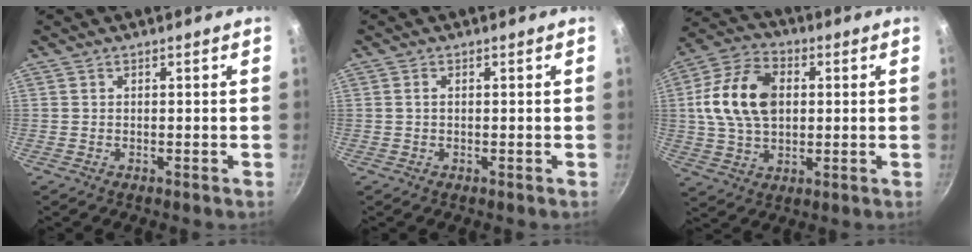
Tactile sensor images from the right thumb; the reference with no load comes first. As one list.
[{"total": 0.9, "force": [0.1, 0.6, 0.7], "torque": [-0.013, 0.003, 0.001]}, {"total": 15.6, "force": [2.1, 10.5, 11.4], "torque": [-0.194, 0.012, 0.028]}]